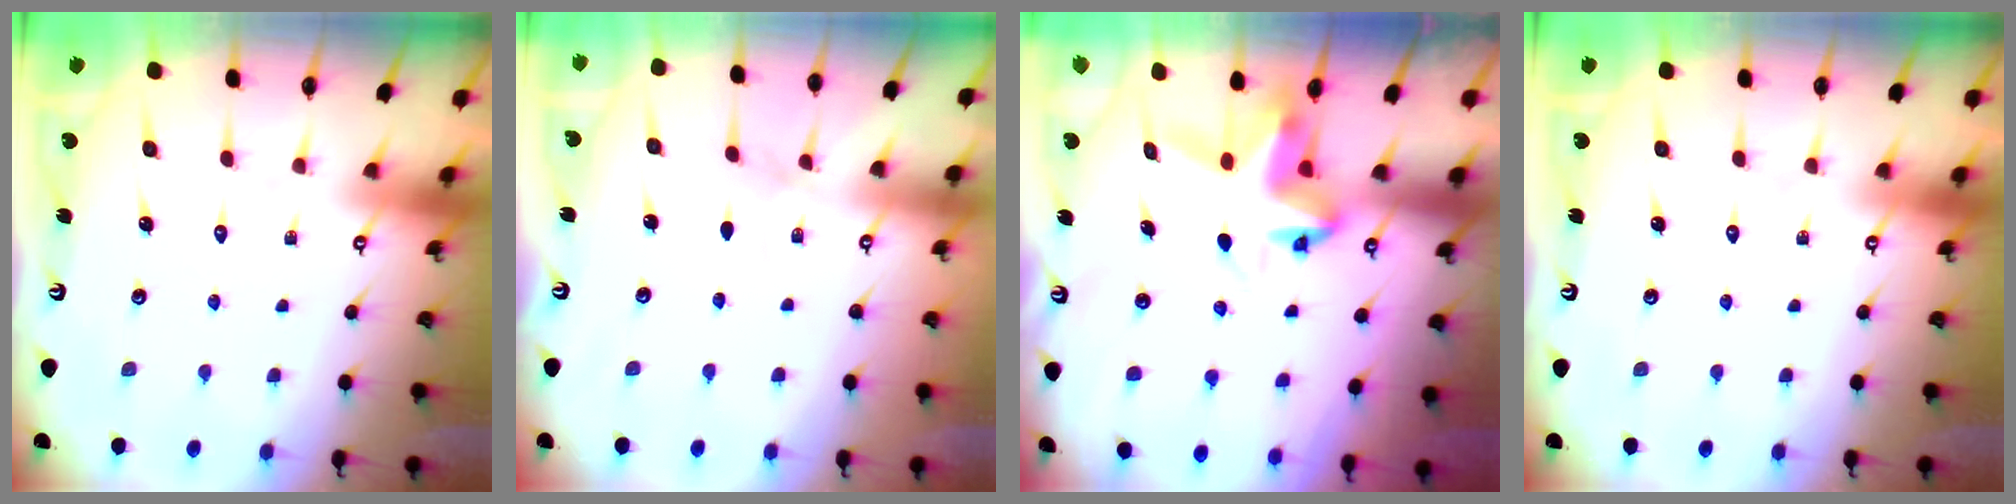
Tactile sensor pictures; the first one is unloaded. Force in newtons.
{"total": 2.6, "press": 2.6, "slide": 0.3}
{"total": 5.5, "press": 5.5, "slide": 0.3}
{"total": 0.0}